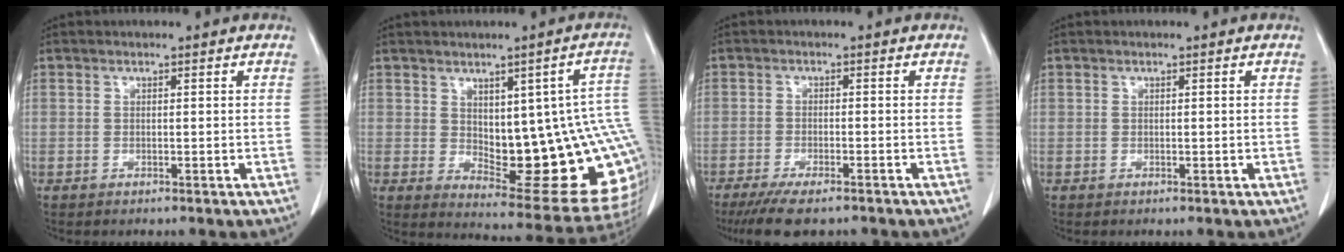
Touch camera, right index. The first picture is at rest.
{"total": 19.7, "force": [0.1, 6.1, 18.7], "torque": [-0.167, 0.008, 0.025]}
{"total": 7.5, "force": [-5.9, 1.6, 4.3], "torque": [-0.066, -0.014, -0.092]}
{"total": 0.0}